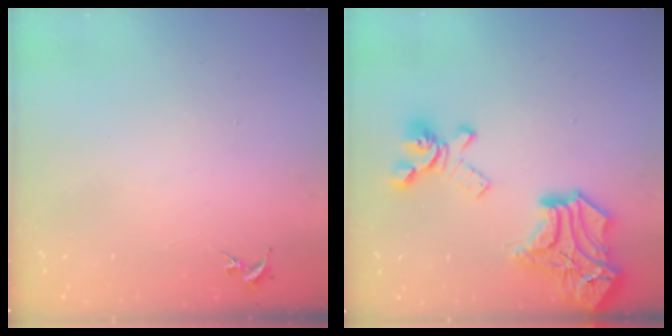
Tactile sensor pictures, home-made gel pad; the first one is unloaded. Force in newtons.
{"total": 24.6, "press": 24.6, "slide": 0.7}